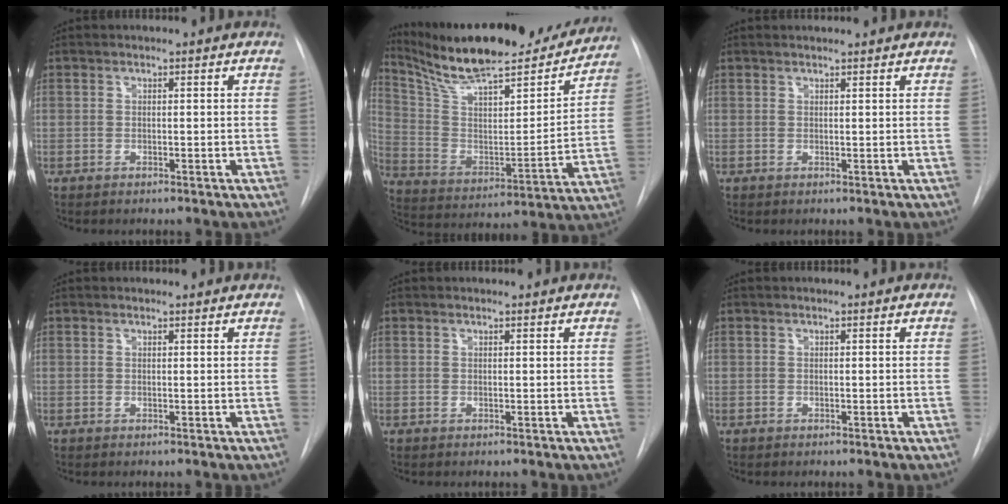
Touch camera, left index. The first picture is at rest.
{"total": 26.3, "force": [23.0, 5.0, 11.6], "torque": [-0.195, -0.020, 0.346]}
{"total": 2.8, "force": [2.7, 0.2, 0.7], "torque": [-0.011, 0.022, 0.038]}
{"total": 2.2, "force": [2.2, 0.3, 0.2], "torque": [-0.010, 0.014, 0.026]}
{"total": 1.7, "force": [1.7, 0.1, 0.1], "torque": [-0.009, 0.013, 0.021]}
{"total": 0.0}